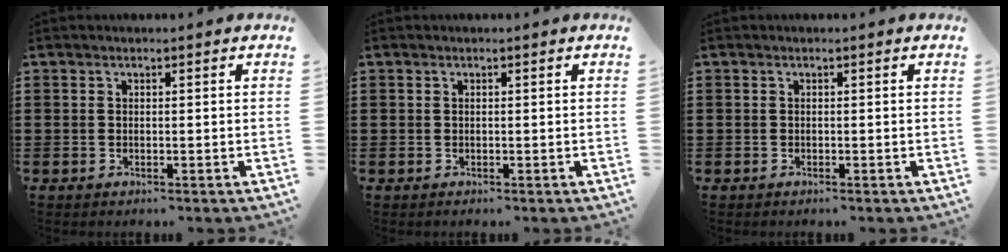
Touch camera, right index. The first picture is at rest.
{"total": 0.0}
{"total": 0.0}